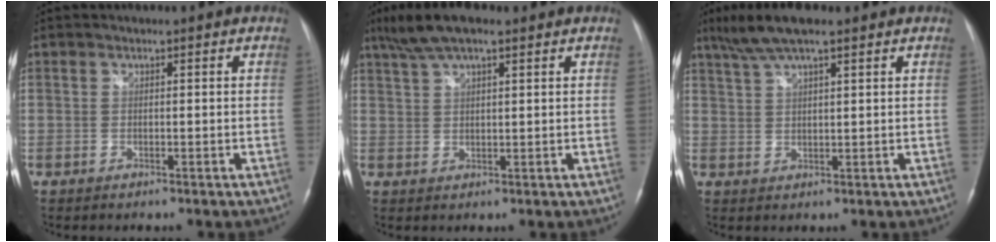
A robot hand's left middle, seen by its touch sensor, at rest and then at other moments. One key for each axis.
{"total": 7.1, "fx": 5.1, "fy": 1.4, "fz": 4.8, "tx": -0.104, "ty": 0.024, "tz": 0.092}
{"total": 7.6, "fx": 5.6, "fy": 1.2, "fz": 5.1, "tx": -0.105, "ty": 0.021, "tz": 0.100}